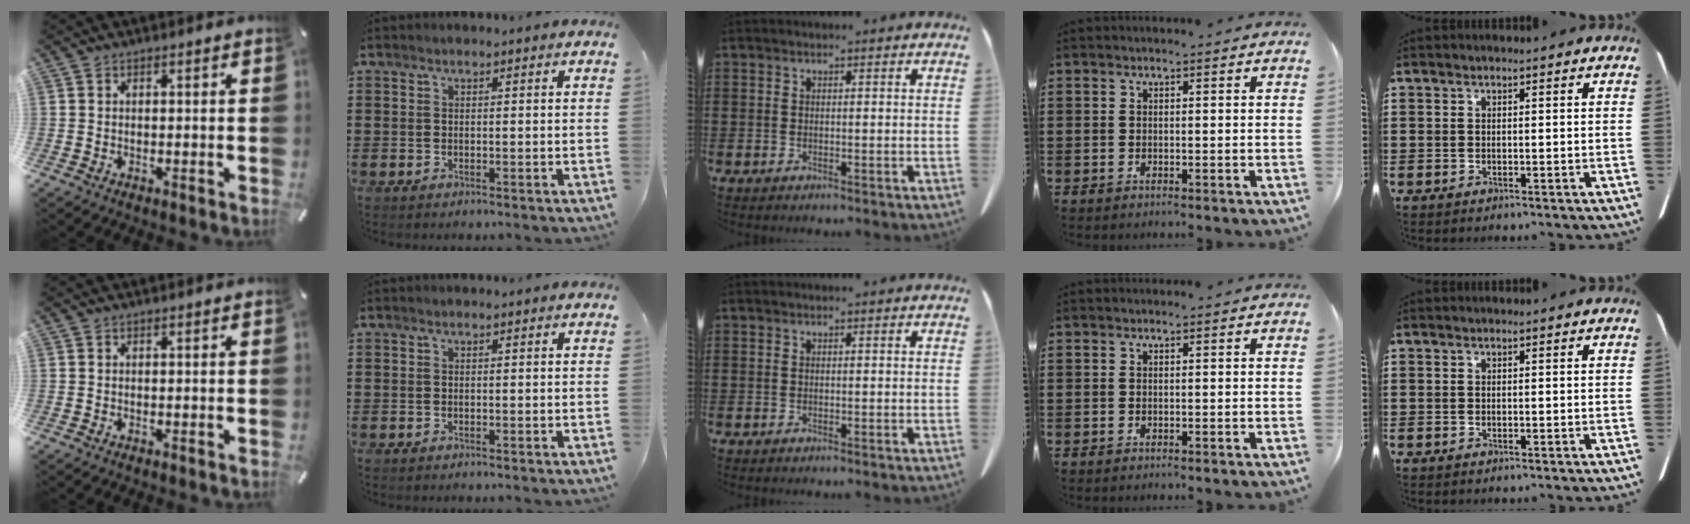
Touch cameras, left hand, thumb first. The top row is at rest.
{}